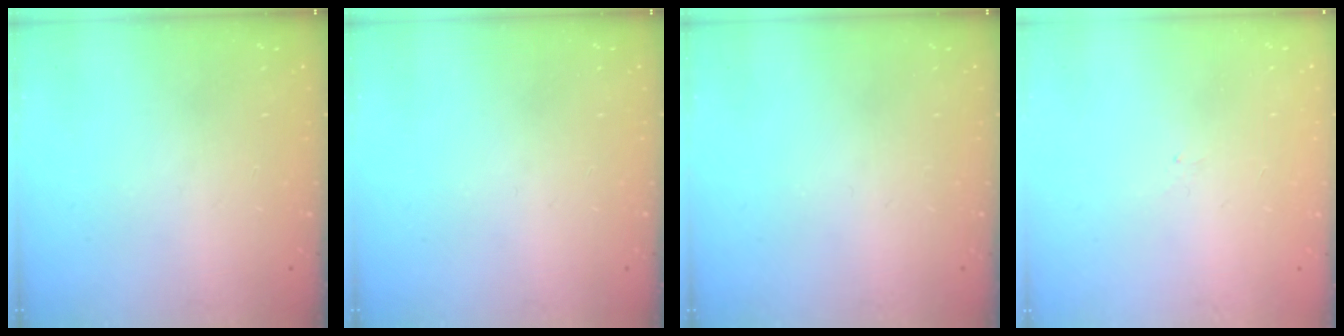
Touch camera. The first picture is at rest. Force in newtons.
{"total": 0.0}
{"total": 0.0}
{"total": 1.3, "press": 1.2, "slide": 0.5}